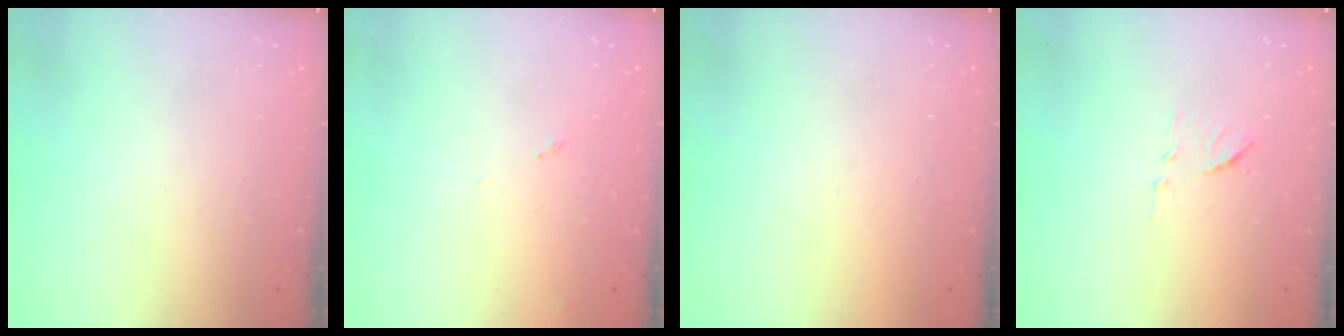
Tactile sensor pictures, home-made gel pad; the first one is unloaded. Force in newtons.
{"total": 8.1, "press": 8.1, "slide": 0.6}
{"total": 1.6, "press": 1.6, "slide": 0.1}
{"total": 8.2, "press": 8.2, "slide": 0.2}